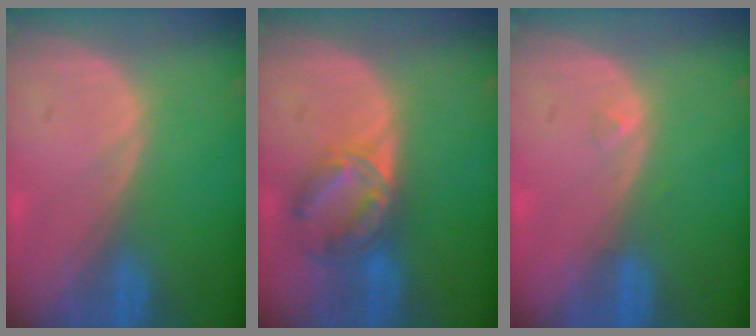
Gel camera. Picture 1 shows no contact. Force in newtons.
{"total": 7.1, "press": 5.9, "slide": 4.0}
{"total": 0.5, "press": 0.5, "slide": 0.2}